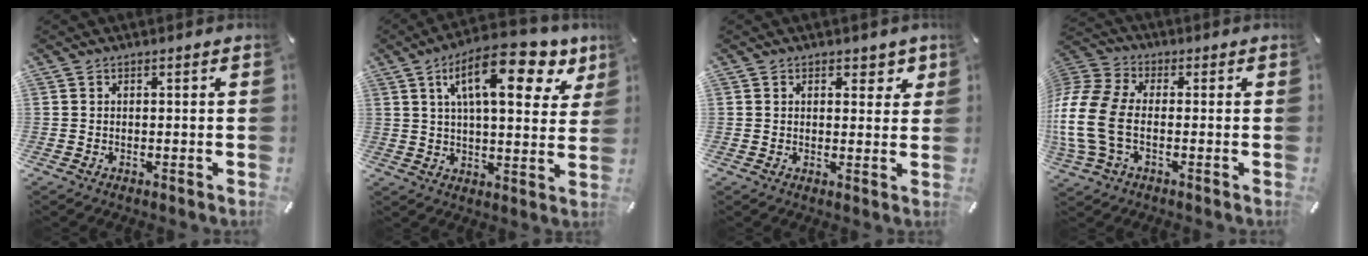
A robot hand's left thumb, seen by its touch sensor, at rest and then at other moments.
{"total": 18.7, "force": [9.2, 7.7, 14.4], "torque": [-0.222, -0.029, 0.143]}
{"total": 3.4, "force": [1.7, 2.3, 1.8], "torque": [-0.008, -0.005, 0.022]}
{"total": 13.2, "force": [-2.3, 8.7, 9.7], "torque": [-0.221, 0.007, -0.039]}